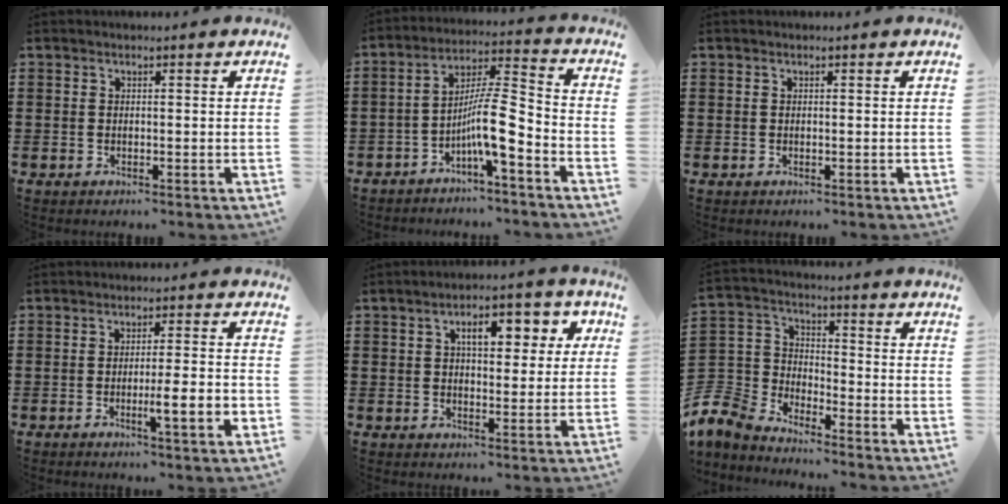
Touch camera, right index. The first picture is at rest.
{"total": 9.1, "force": [-4.1, 1.3, 8.0], "torque": [-0.151, 0.001, -0.077]}
{"total": 0.0}
{"total": 6.3, "force": [-1.8, 0.5, 6.0], "torque": [-0.088, -0.011, -0.030]}
{"total": 6.9, "force": [2.6, 3.2, 5.5], "torque": [-0.088, 0.002, 0.033]}
{"total": 6.2, "force": [-5.5, 2.7, 0.6], "torque": [-0.066, -0.010, -0.126]}